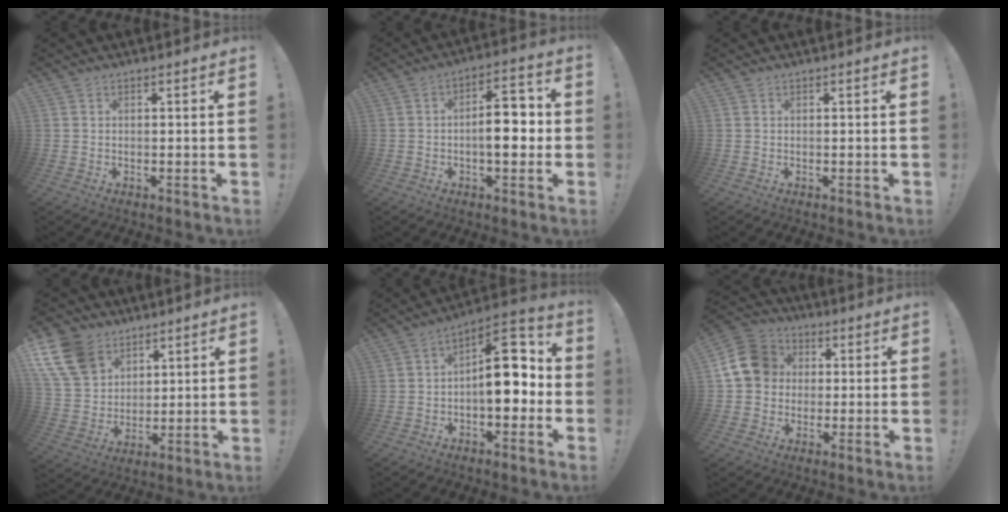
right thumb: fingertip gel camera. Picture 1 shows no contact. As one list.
[{"total": 11.7, "force": [-1.3, 5.5, 10.2], "torque": [-0.139, 0.015, -0.023]}, {"total": 0.0}, {"total": 15.7, "force": [8.2, 11.5, 6.9], "torque": [-0.125, -0.042, 0.164]}, {"total": 14.2, "force": [-0.2, 7.7, 11.9], "torque": [-0.155, 0.011, -0.002]}, {"total": 14.6, "force": [2.2, 12.5, 7.3], "torque": [-0.121, 0.009, 0.048]}]